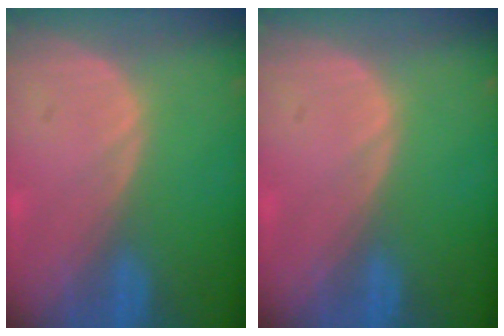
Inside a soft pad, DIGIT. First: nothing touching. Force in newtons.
{"total": 0.0}